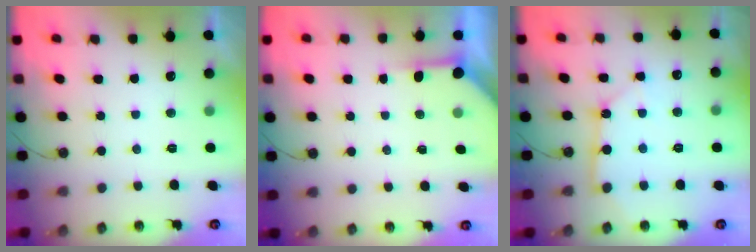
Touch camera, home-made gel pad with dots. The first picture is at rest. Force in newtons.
{"total": 3.7, "press": 3.7, "slide": 0.5}
{"total": 5.6, "press": 5.6, "slide": 0.4}